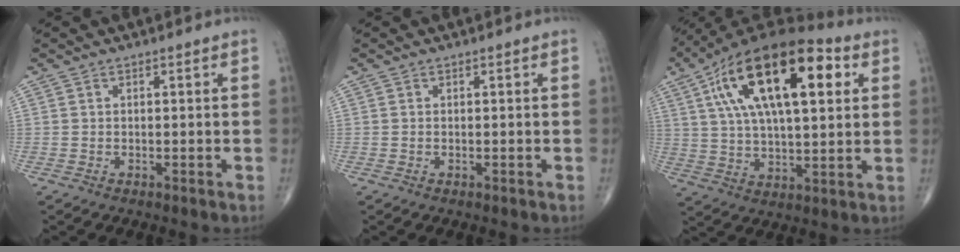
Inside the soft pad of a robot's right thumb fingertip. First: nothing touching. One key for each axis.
{"total": 0.0}
{"total": 24.2, "fx": 8.4, "fy": 10.4, "fz": 20.2, "tx": -0.345, "ty": 0.008, "tz": 0.135}